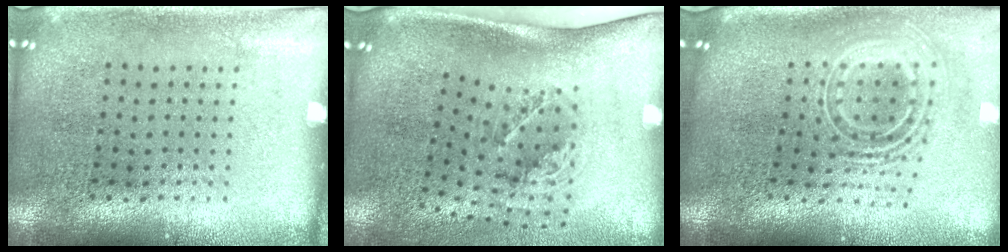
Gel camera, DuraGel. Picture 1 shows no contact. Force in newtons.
{"total": 2.1, "press": 1.2, "slide": 1.7}
{"total": 2.6, "press": 1.8, "slide": 1.9}